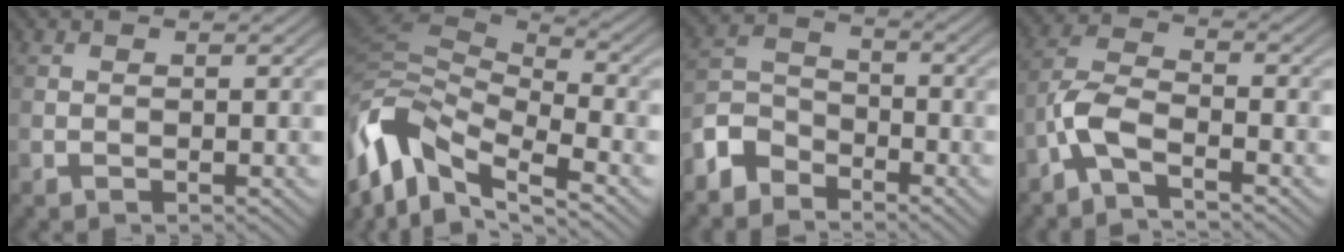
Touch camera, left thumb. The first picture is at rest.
{"total": 13.0, "force": [-5.4, 6.1, 10.1], "torque": [-0.234, -0.006, -0.105]}
{"total": 5.2, "force": [-4.0, 2.9, 1.7], "torque": [-0.045, 0.001, -0.101]}
{"total": 5.1, "force": [-3.1, 1.5, 3.7], "torque": [-0.086, 0.003, -0.082]}